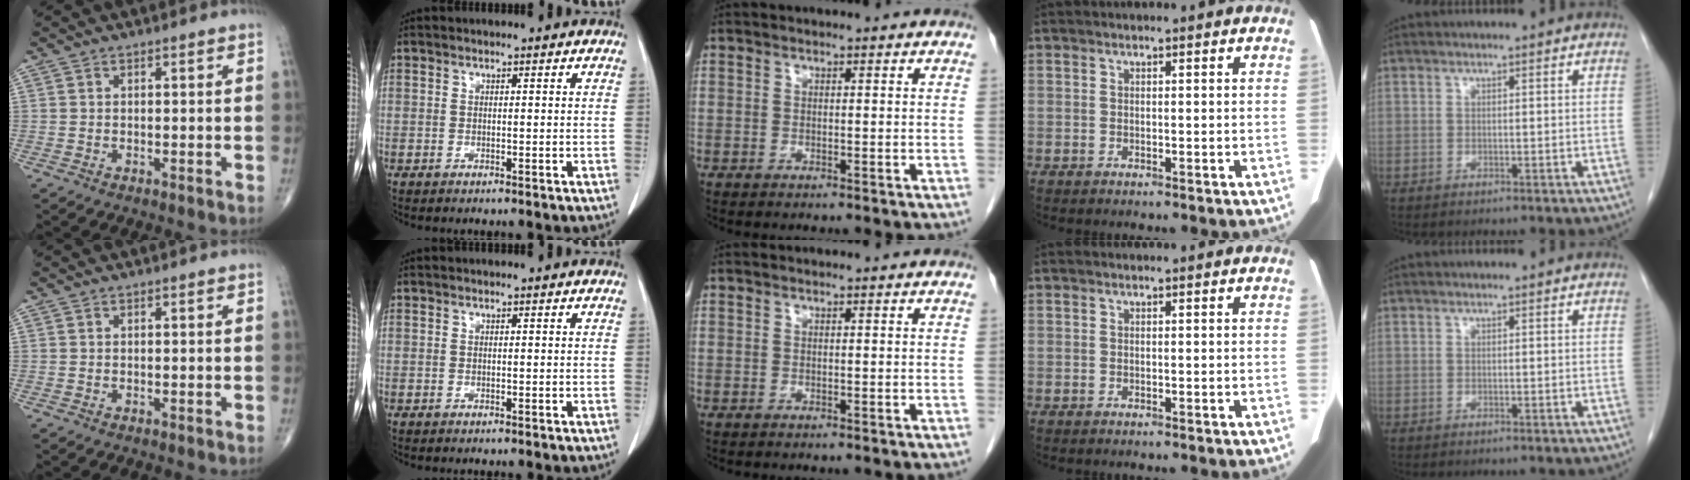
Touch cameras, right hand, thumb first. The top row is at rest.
{}